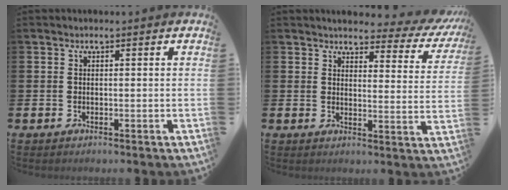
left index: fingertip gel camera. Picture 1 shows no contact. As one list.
[{"total": 3.6, "force": [3.4, 1.0, 0.8], "torque": [-0.020, -0.033, 0.051]}]